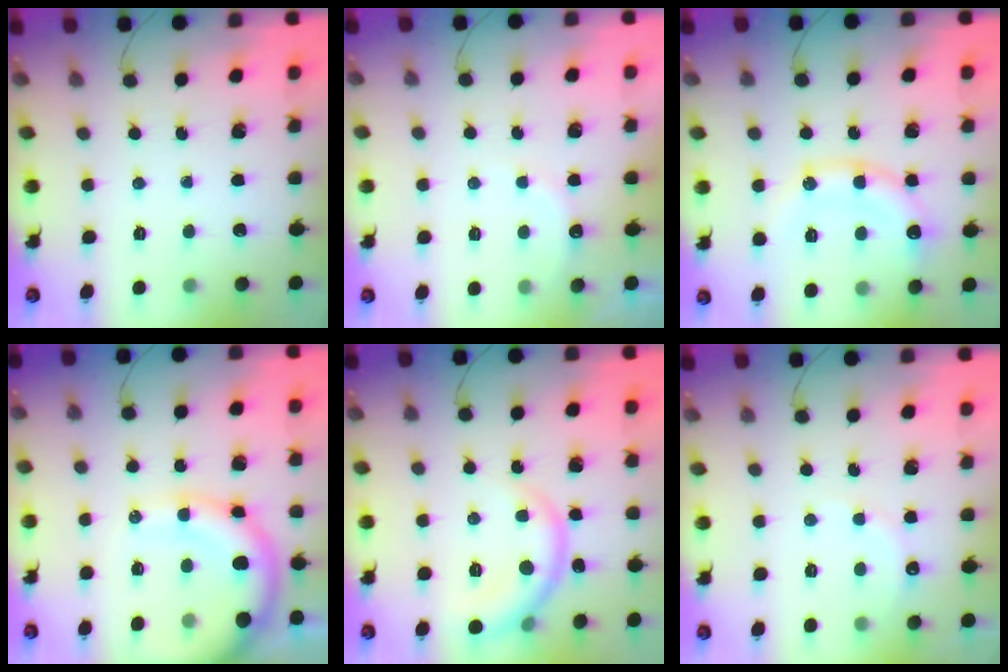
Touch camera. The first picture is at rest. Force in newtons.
{"total": 6.7, "press": 6.6, "slide": 1.1}
{"total": 12.1, "press": 12.0, "slide": 1.6}
{"total": 13.4, "press": 13.1, "slide": 2.7}
{"total": 7.4, "press": 7.3, "slide": 0.9}
{"total": 6.4, "press": 6.2, "slide": 1.3}